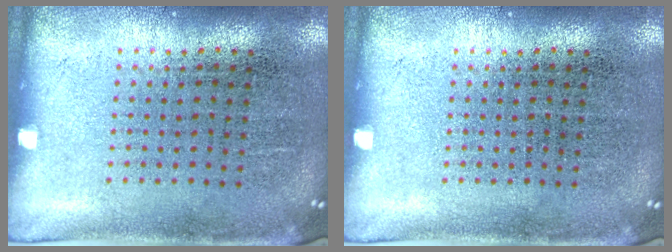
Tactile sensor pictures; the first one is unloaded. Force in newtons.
{"total": 0.0}